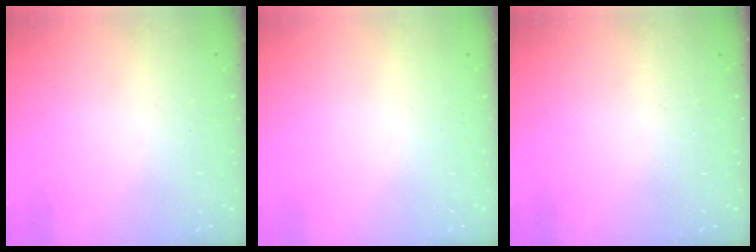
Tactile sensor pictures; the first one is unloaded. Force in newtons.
{"total": 0.6, "press": 0.0, "slide": 0.6}
{"total": 0.0}